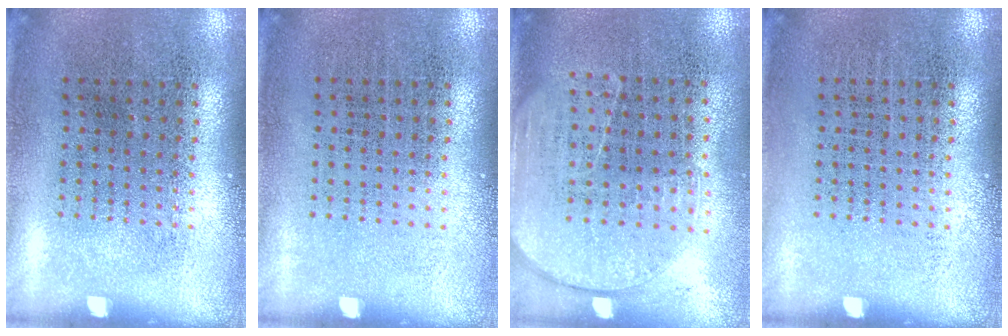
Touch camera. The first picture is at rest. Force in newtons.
{"total": 0.0}
{"total": 1.7, "press": 1.5, "slide": 0.9}
{"total": 0.0}